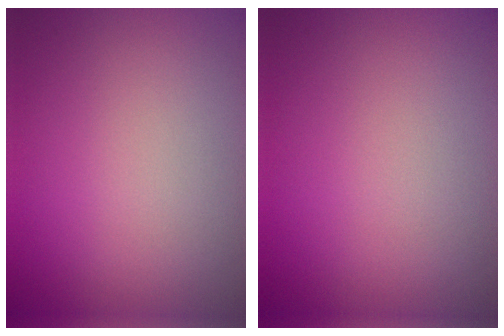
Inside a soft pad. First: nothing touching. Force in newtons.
{"total": 0.0}